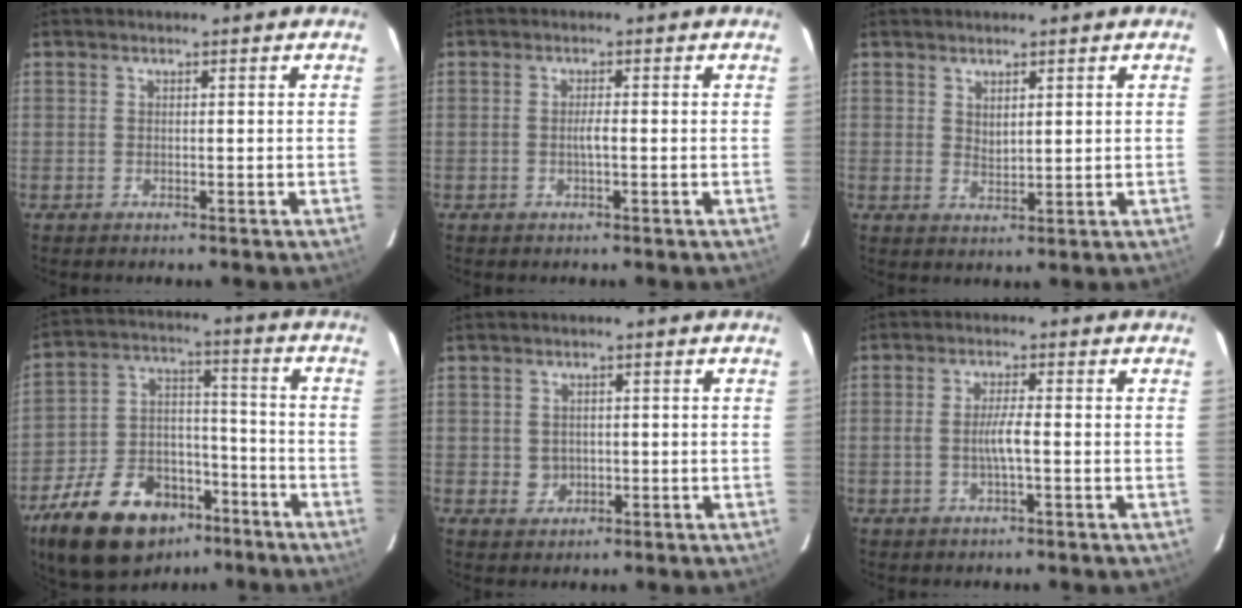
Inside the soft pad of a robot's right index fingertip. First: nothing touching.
{"total": 1.6, "force": [-0.4, 0.1, 1.6], "torque": [-0.029, 0.001, -0.008]}
{"total": 2.6, "force": [1.6, 1.2, 1.8], "torque": [-0.029, -0.005, 0.028]}
{"total": 21.1, "force": [-13.3, 12.1, 11.1], "torque": [-0.234, 0.023, -0.207]}
{"total": 2.6, "force": [0.0, 2.5, 0.7], "torque": [-0.012, 0.005, 0.006]}
{"total": 3.5, "force": [-0.8, 0.0, 3.5], "torque": [-0.064, 0.000, -0.014]}